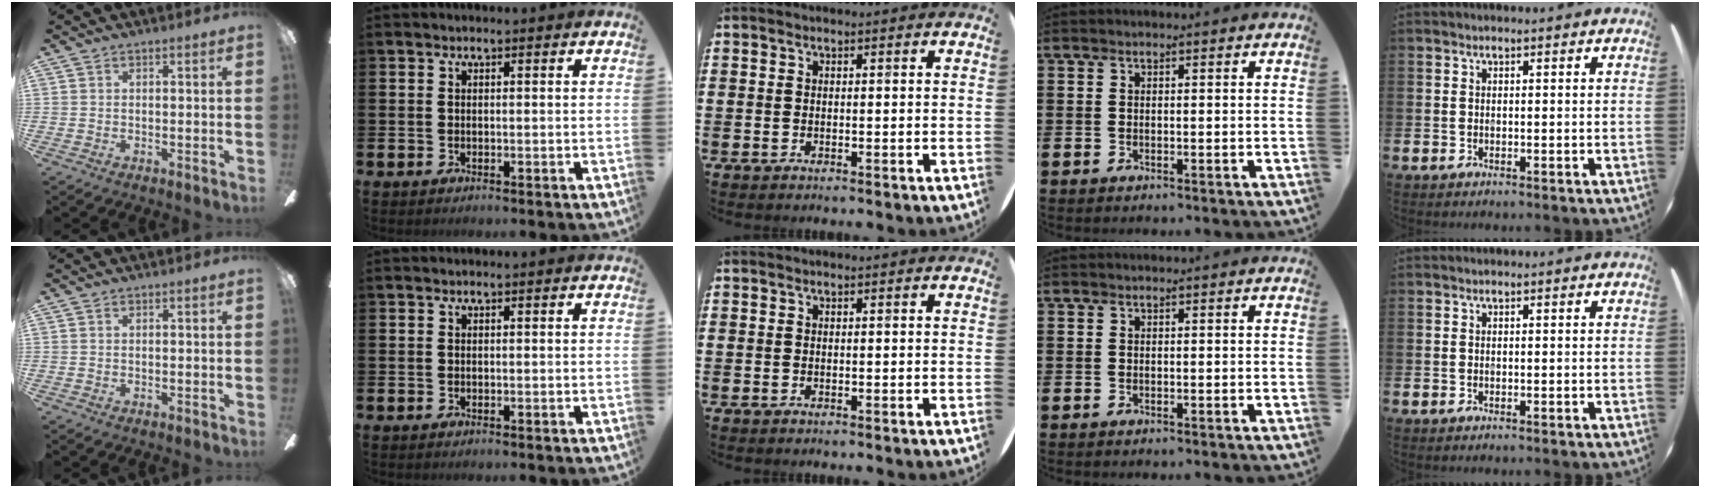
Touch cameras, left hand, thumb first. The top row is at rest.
{}